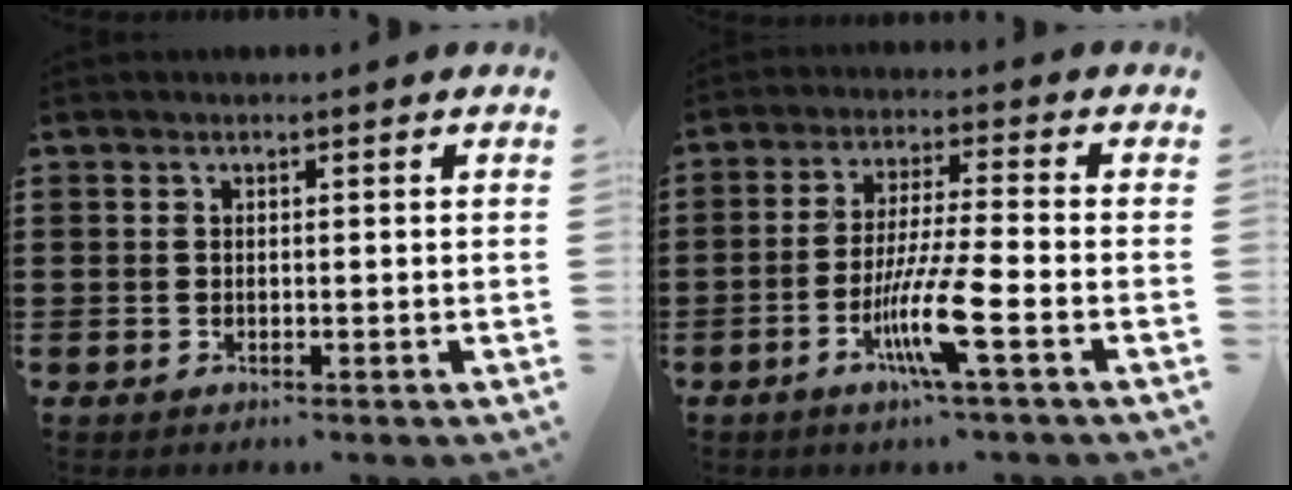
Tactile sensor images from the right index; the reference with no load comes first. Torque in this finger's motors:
{"motor_torque": [2.14, 0.00, 0.88, 0.13]}